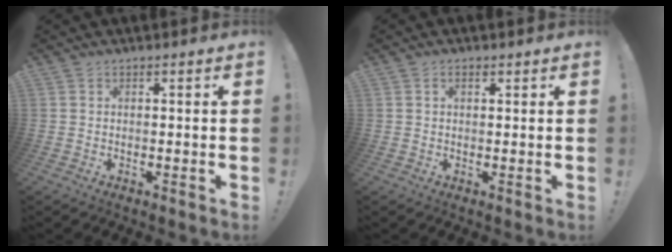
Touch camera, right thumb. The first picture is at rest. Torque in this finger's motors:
{"motor_torque": [0.03, -0.41, -0.21, 0.09, 0.00]}